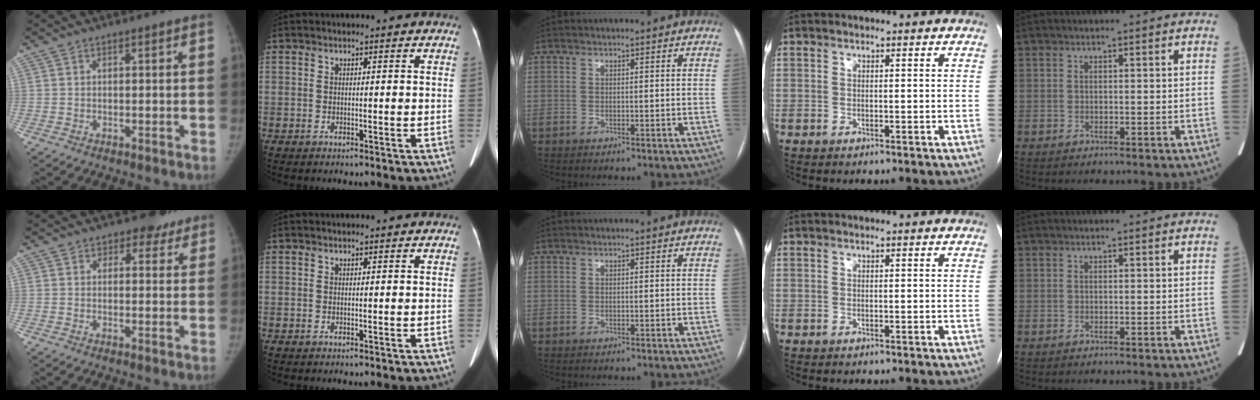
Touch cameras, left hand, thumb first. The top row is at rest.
{"thumb": {"total": 3.7, "force": [2.7, 2.5, 0.4], "torque": [0.024, -0.012, 0.030]}, "index": {"total": 0.7, "force": [0.6, 0.1, 0.2], "torque": [-0.008, 0.002, 0.009]}}